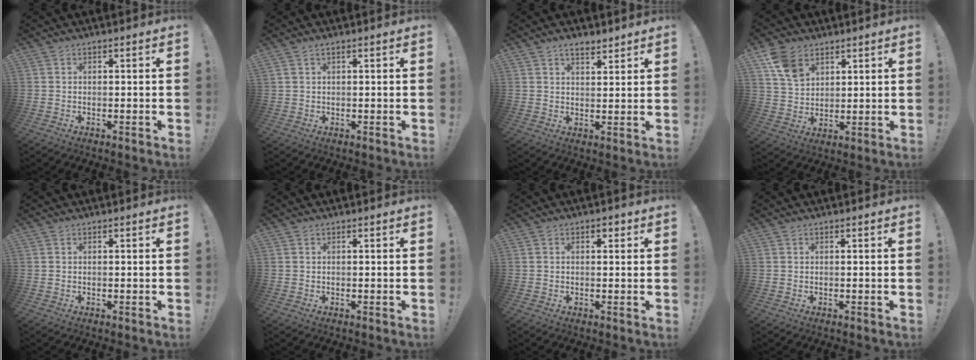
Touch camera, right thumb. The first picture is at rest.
{"total": 1.3, "force": [0.8, 0.2, 1.0], "torque": [-0.022, 0.000, 0.015]}
{"total": 4.2, "force": [3.4, 1.5, 2.1], "torque": [-0.028, -0.019, 0.059]}
{"total": 9.7, "force": [5.7, 6.4, 4.5], "torque": [-0.067, -0.025, 0.112]}
{"total": 0.0}
{"total": 0.0}
{"total": 1.6, "force": [0.5, 1.1, 1.1], "torque": [-0.008, 0.000, 0.005]}
{"total": 0.0}